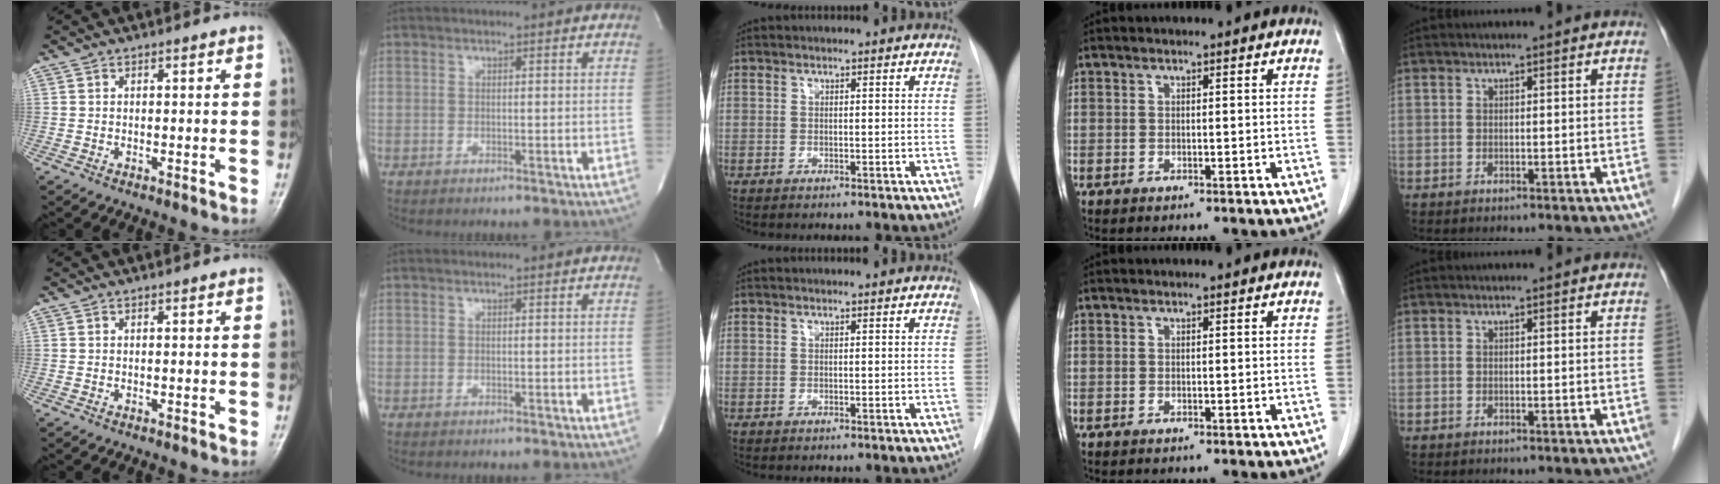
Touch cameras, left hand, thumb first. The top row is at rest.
{}